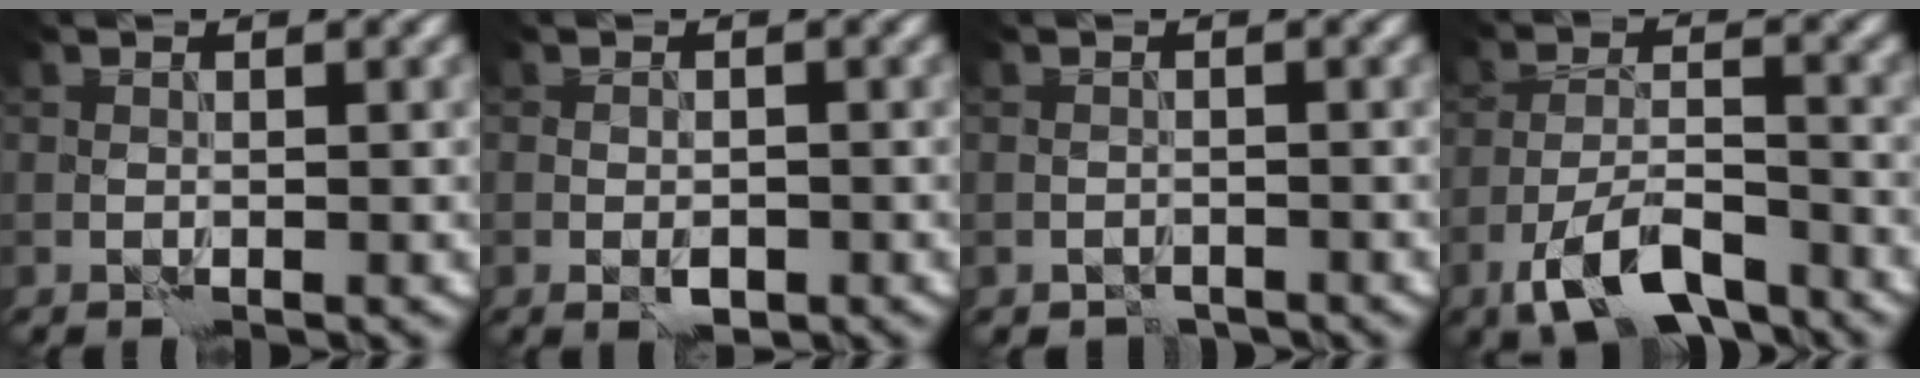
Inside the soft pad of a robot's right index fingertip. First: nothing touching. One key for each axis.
{"total": 1.4, "fx": -0.4, "fy": 0.8, "fz": 1.0, "tx": -0.018, "ty": -0.004, "tz": -0.004}
{"total": 1.0, "fx": -0.8, "fy": 0.5, "fz": 0.0, "tx": 0.004, "ty": 0.001, "tz": -0.016}
{"total": 7.2, "fx": -4.7, "fy": 2.6, "fz": 4.8, "tx": -0.084, "ty": -0.003, "tz": -0.090}